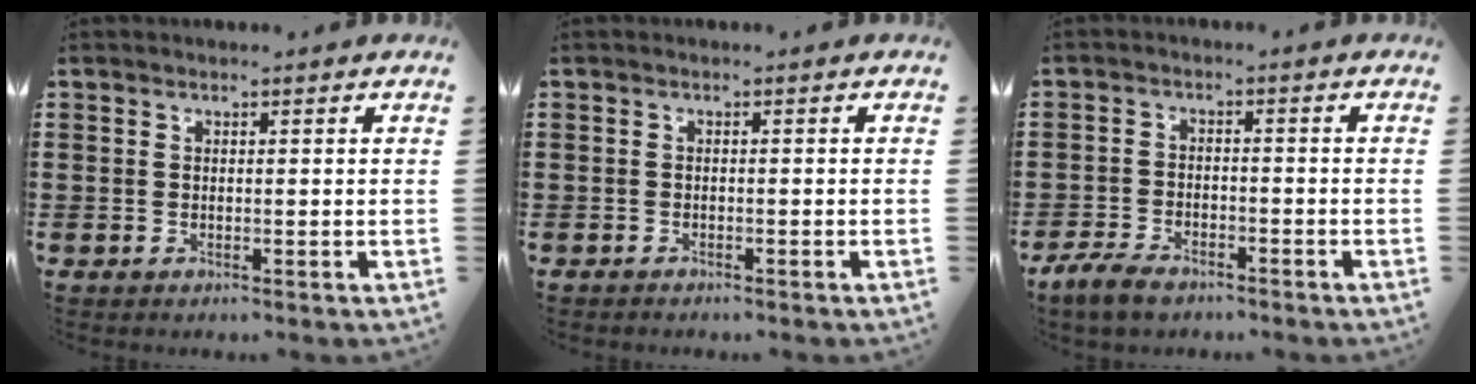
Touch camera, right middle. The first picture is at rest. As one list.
[{"total": 0.6, "force": [-0.6, 0.2, 0.0], "torque": [-0.001, 0.000, -0.013]}, {"total": 3.8, "force": [-3.0, 1.5, 1.7], "torque": [-0.043, 0.006, -0.064]}]